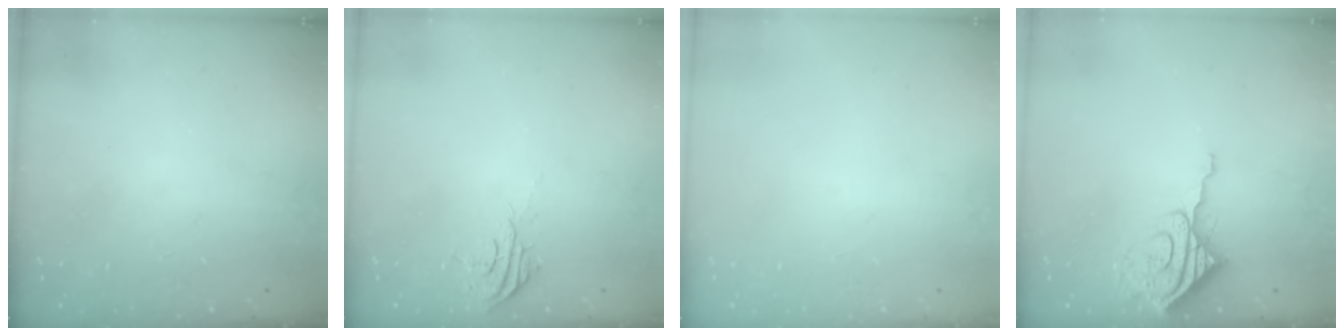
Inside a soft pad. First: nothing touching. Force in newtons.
{"total": 6.0, "press": 5.9, "slide": 0.6}
{"total": 0.0}
{"total": 10.5, "press": 10.4, "slide": 1.1}